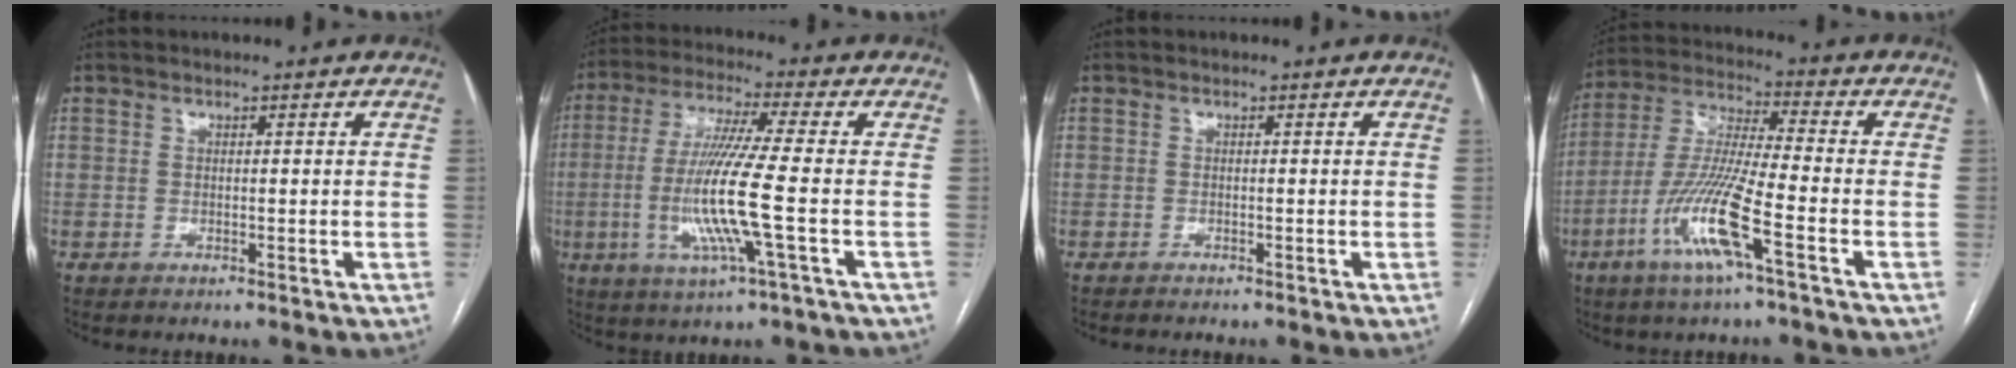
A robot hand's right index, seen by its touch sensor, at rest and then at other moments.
{"total": 12.3, "force": [-2.5, -0.8, 12.0], "torque": [-0.249, -0.015, -0.056]}
{"total": 1.0, "force": [-1.0, -0.1, 0.3], "torque": [-0.003, 0.000, -0.014]}
{"total": 12.8, "force": [-5.6, 0.2, 11.6], "torque": [-0.243, -0.010, -0.113]}